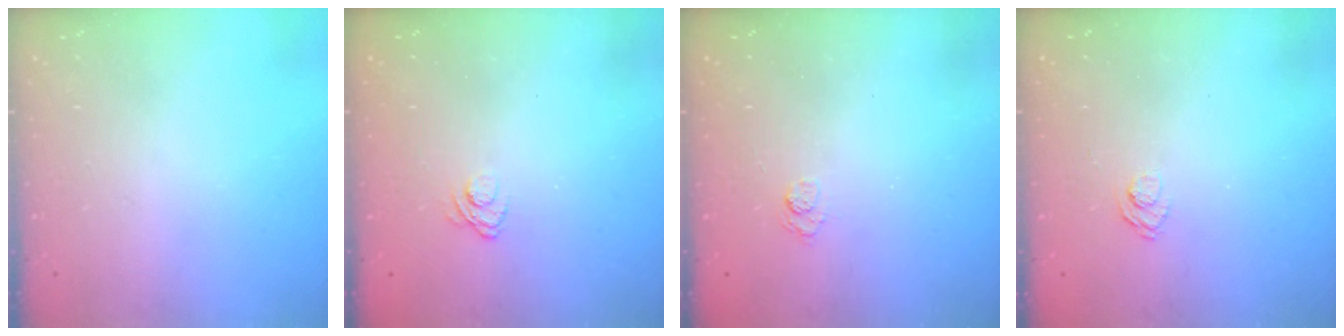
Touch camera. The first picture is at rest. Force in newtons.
{"total": 3.2, "press": 3.0, "slide": 1.1}
{"total": 2.6, "press": 2.3, "slide": 1.3}
{"total": 3.7, "press": 3.4, "slide": 1.3}